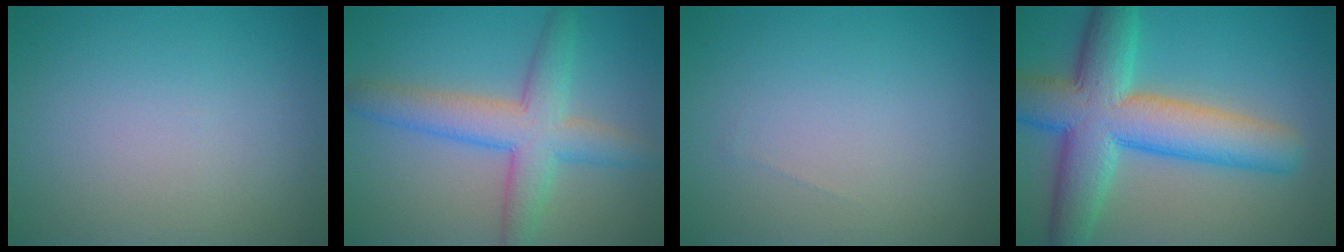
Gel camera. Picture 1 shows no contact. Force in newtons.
{"total": 5.8, "press": 5.8, "slide": 0.4}
{"total": 0.0}
{"total": 10.5, "press": 10.4, "slide": 0.4}